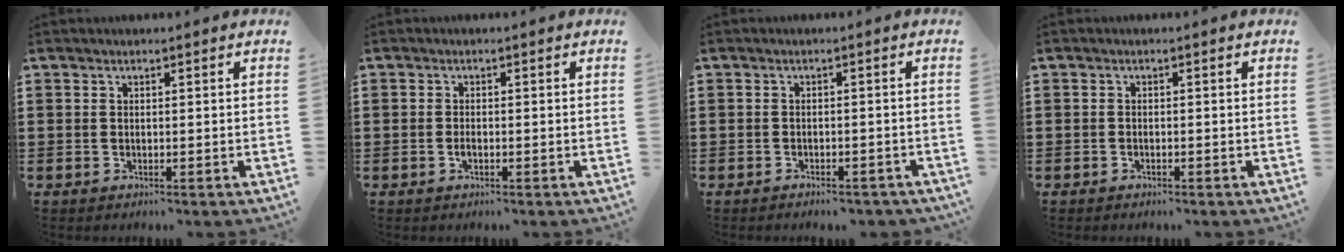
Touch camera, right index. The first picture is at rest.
{"total": 0.8, "force": [-0.4, 0.3, 0.7], "torque": [-0.013, -0.003, -0.006]}
{"total": 1.6, "force": [-1.6, 0.2, 0.2], "torque": [-0.008, 0.001, -0.033]}
{"total": 0.6, "force": [-0.6, 0.3, 0.1], "torque": [-0.003, -0.001, -0.012]}